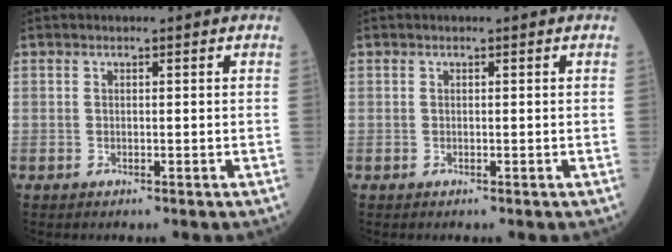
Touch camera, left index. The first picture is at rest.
{"total": 0.0}